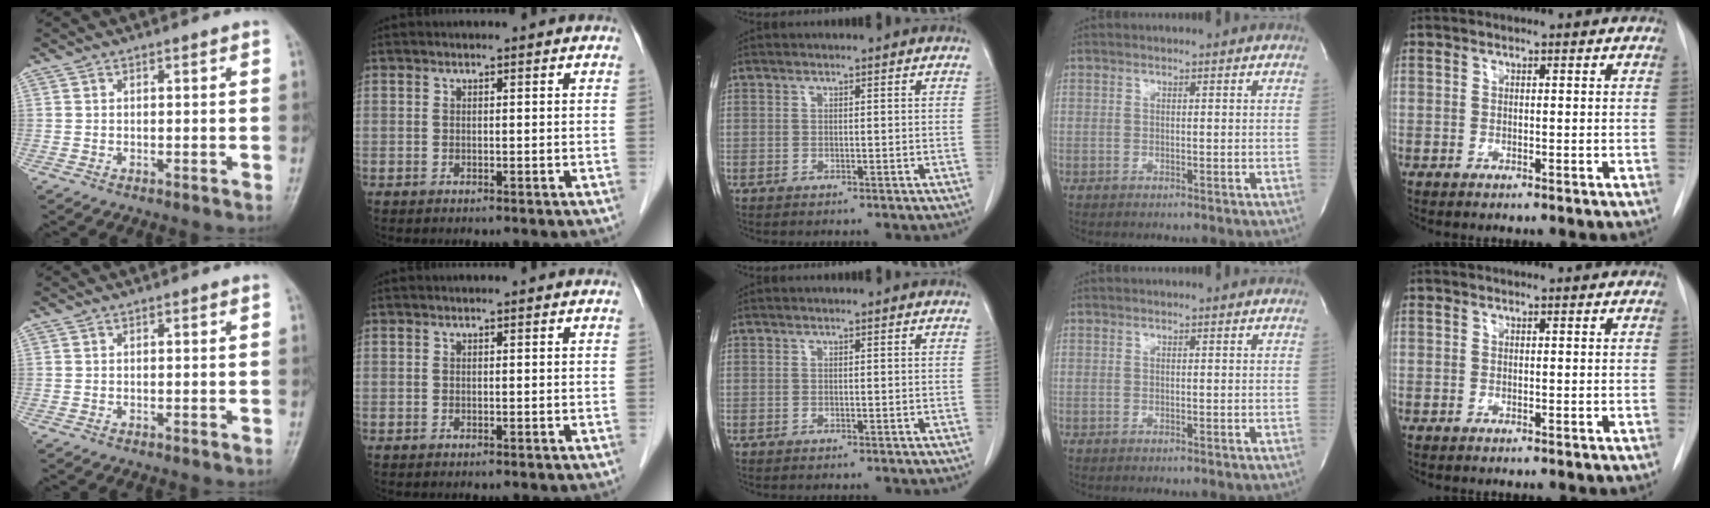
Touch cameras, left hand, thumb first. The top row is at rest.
{}